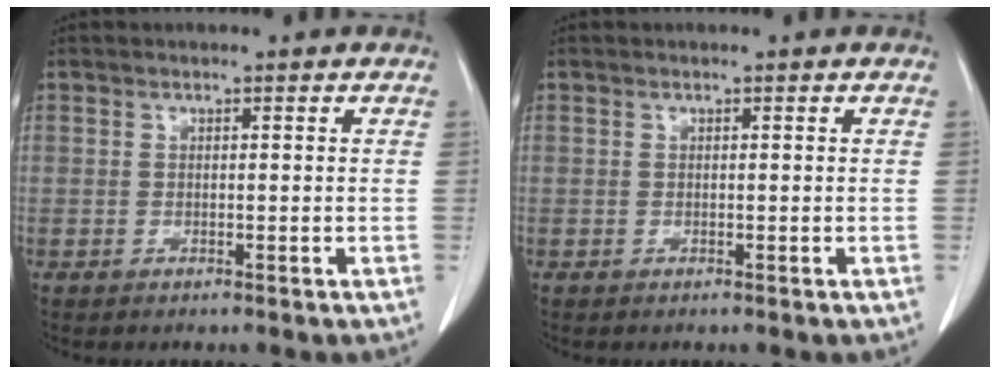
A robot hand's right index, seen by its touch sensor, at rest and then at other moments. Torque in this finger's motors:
{"motor_torque": [0.04, 0.02, -0.02, -0.01]}